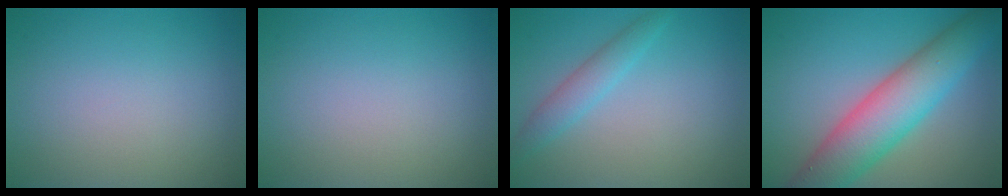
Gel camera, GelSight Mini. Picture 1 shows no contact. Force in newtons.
{"total": 0.0}
{"total": 2.2, "press": 2.2, "slide": 0.1}
{"total": 8.4, "press": 8.4, "slide": 0.3}